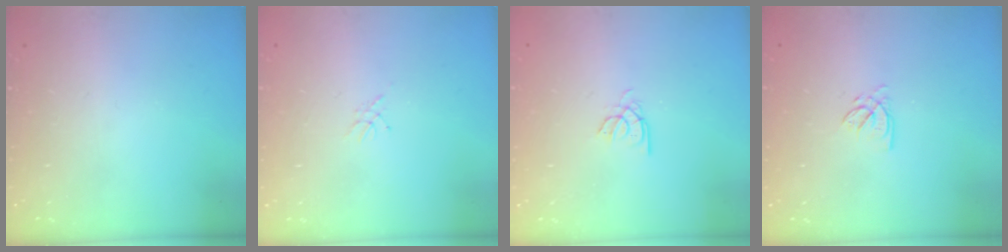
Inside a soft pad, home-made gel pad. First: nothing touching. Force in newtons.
{"total": 2.3, "press": 2.2, "slide": 0.3}
{"total": 2.0, "press": 1.9, "slide": 0.4}
{"total": 2.3, "press": 2.3, "slide": 0.3}